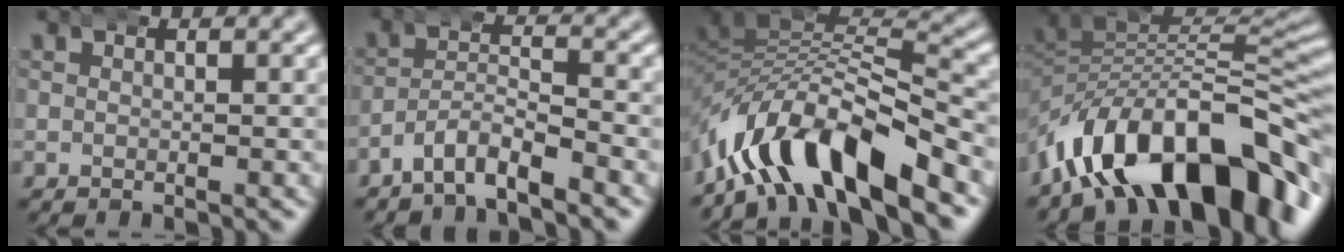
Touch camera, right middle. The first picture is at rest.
{"total": 4.0, "force": [-3.1, 2.1, 1.5], "torque": [-0.020, -0.004, -0.062]}
{"total": 11.1, "force": [-5.3, 6.4, 7.4], "torque": [-0.145, -0.035, -0.074]}
{"total": 15.3, "force": [-7.4, 8.4, 10.5], "torque": [-0.175, -0.037, -0.098]}